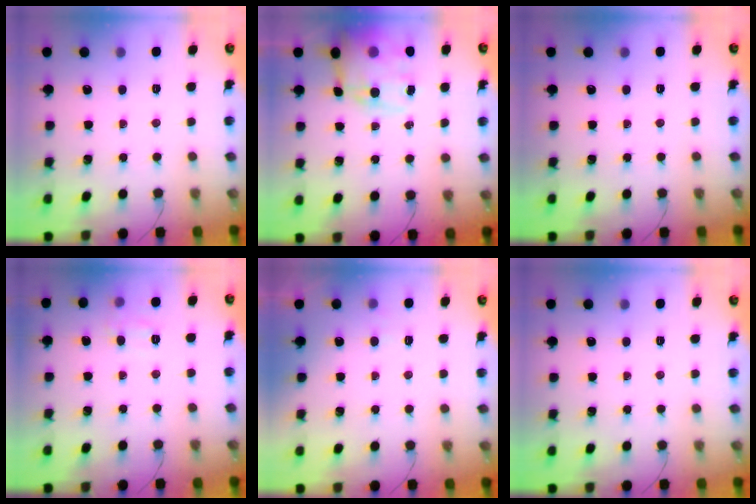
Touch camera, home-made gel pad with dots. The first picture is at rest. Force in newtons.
{"total": 16.1, "press": 15.6, "slide": 3.6}
{"total": 0.0}
{"total": 6.3, "press": 6.1, "slide": 1.5}
{"total": 2.3, "press": 2.0, "slide": 1.2}
{"total": 0.0}